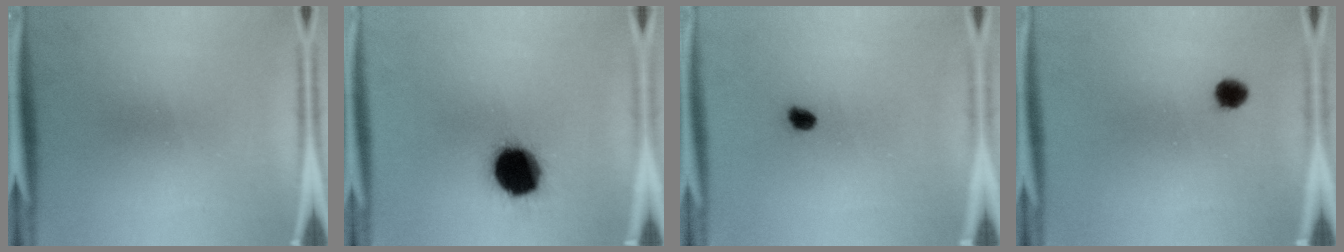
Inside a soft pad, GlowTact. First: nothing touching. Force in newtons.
{"total": 16.1}
{"total": 3.0}
{"total": 2.5}